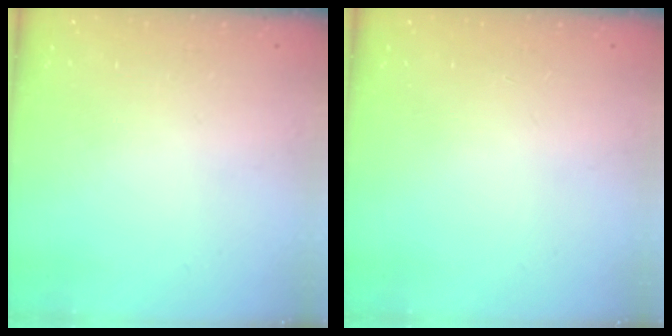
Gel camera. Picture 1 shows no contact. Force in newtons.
{"total": 0.0}